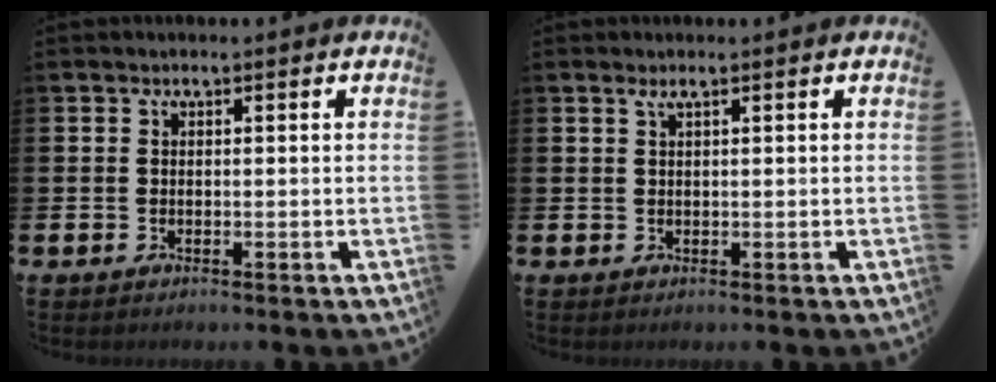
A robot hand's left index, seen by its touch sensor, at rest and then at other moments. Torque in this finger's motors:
{"motor_torque": [0.25, -0.20, 0.13, 0.02]}